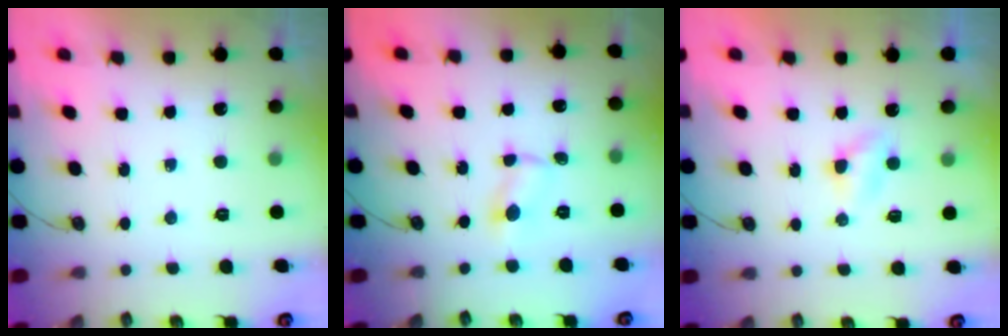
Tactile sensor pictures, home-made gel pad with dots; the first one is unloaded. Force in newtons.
{"total": 1.7, "press": 1.7, "slide": 0.2}
{"total": 2.8, "press": 2.7, "slide": 0.4}